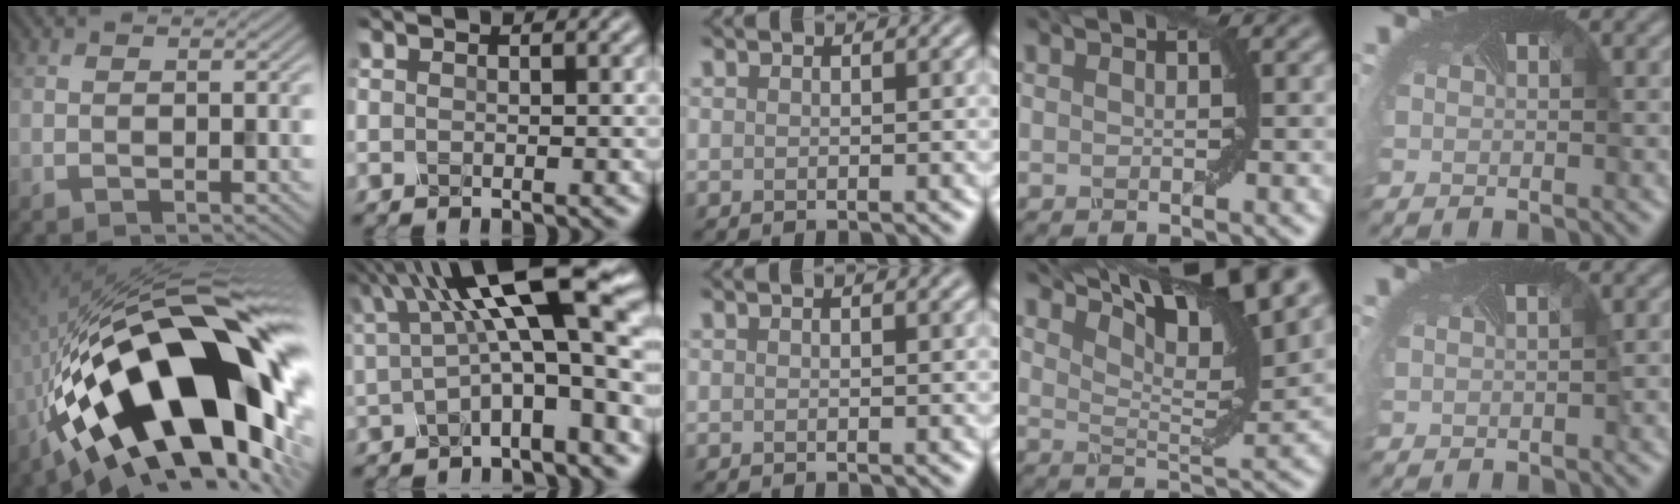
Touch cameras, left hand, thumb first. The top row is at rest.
{"thumb": {"total": 22.7, "force": [-4.7, 10.2, 19.7], "torque": [-0.347, 0.001, -0.093]}, "index": {"total": 12.2, "force": [3.1, 3.4, 11.3], "torque": [-0.172, 0.021, 0.046]}, "middle": {"total": 1.0, "force": [0.5, 0.1, 0.8], "torque": [-0.012, 0.005, 0.008]}, "ring": {"total": 10.7, "force": [7.3, 2.3, 7.4], "torque": [-0.115, 0.017, 0.119]}, "little": {"total": 0.7, "force": [0.0, 0.4, 0.6], "torque": [0.001, 0.008, -0.003]}}